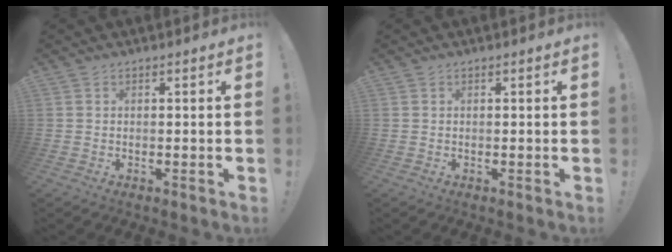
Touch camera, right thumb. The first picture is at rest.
{"total": 0.0}